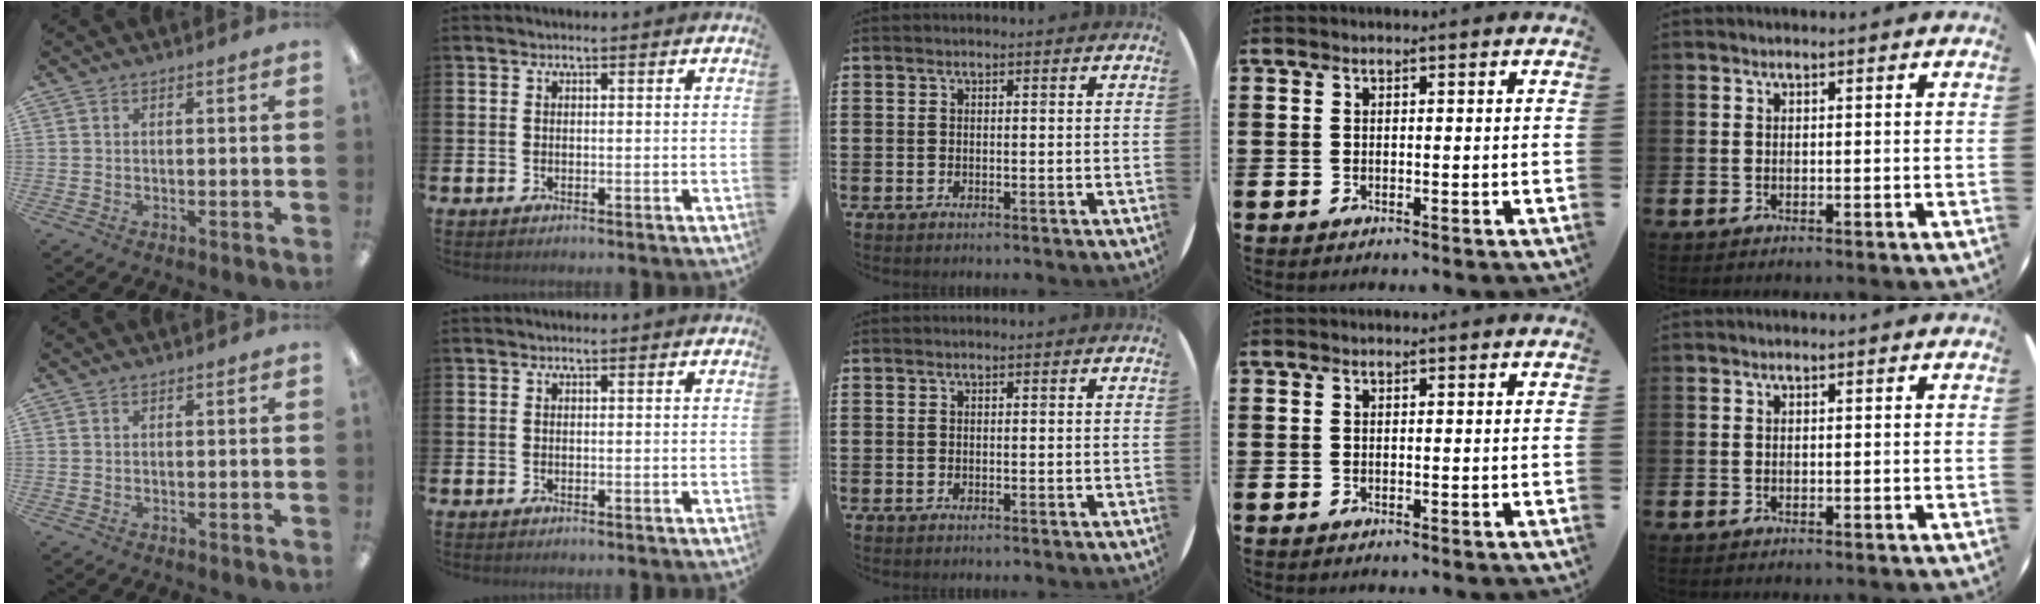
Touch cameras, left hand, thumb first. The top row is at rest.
{}